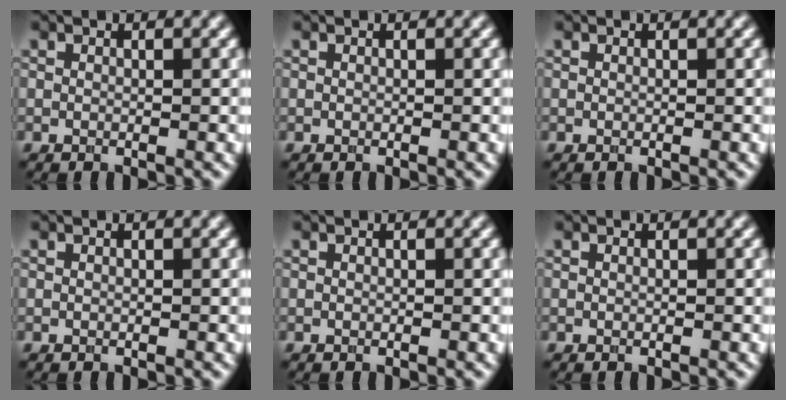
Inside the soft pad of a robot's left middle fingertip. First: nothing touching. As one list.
[{"total": 0.0}, {"total": 0.0}, {"total": 0.0}, {"total": 0.0}, {"total": 0.0}]